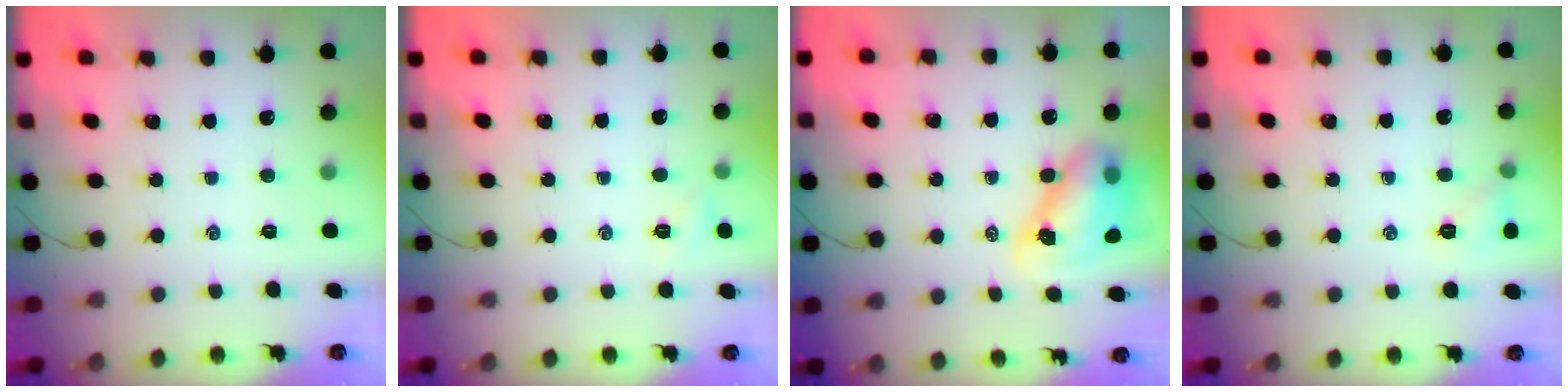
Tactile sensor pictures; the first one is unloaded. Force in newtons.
{"total": 3.1, "press": 3.0, "slide": 0.9}
{"total": 8.9, "press": 8.7, "slide": 1.8}
{"total": 5.6, "press": 5.3, "slide": 1.7}